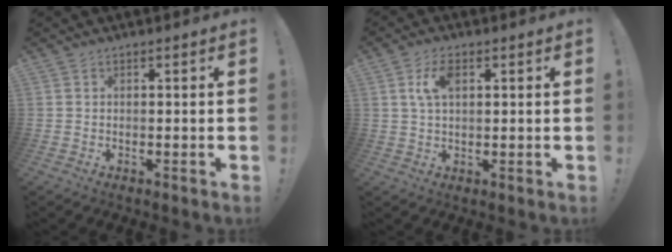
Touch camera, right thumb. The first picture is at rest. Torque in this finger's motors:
{"motor_torque": [-0.02, 0.25, 0.61, -0.98, 0.30]}